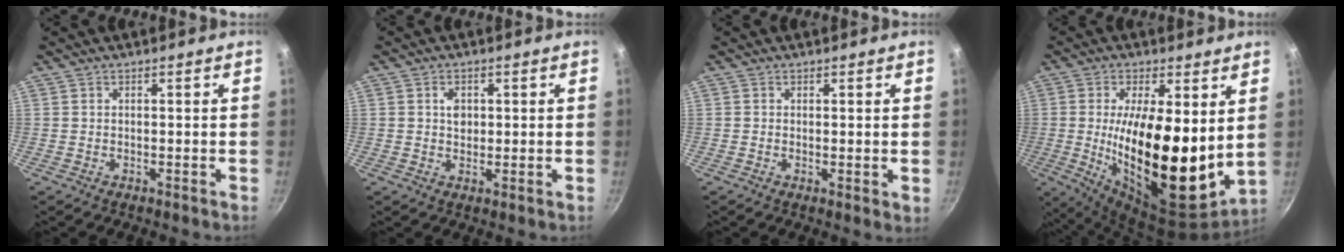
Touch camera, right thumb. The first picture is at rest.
{"total": 3.2, "force": [0.7, 2.4, 2.1], "torque": [-0.022, -0.005, 0.008]}
{"total": 1.4, "force": [0.4, 0.5, 1.2], "torque": [-0.016, -0.009, 0.001]}
{"total": 22.2, "force": [1.7, 8.9, 20.2], "torque": [-0.311, -0.041, 0.031]}